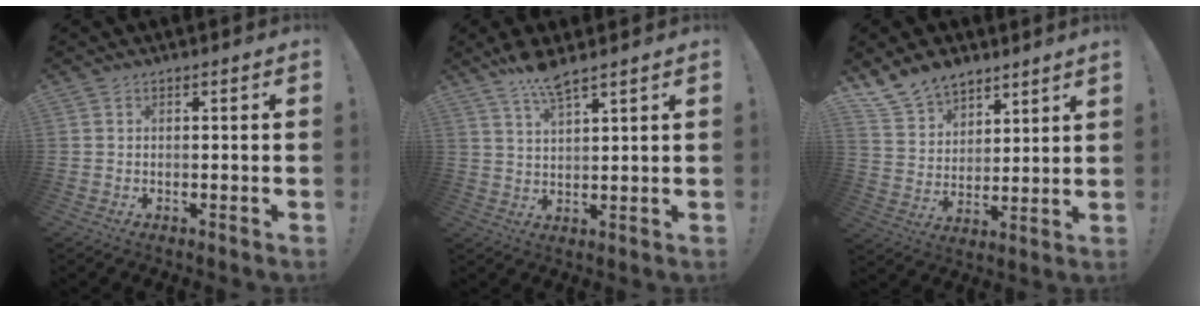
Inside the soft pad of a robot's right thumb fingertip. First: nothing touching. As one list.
[{"total": 7.0, "force": [5.6, 0.9, 4.1], "torque": [-0.076, -0.029, 0.098]}, {"total": 11.2, "force": [9.6, 5.2, 2.4], "torque": [-0.061, -0.070, 0.190]}]